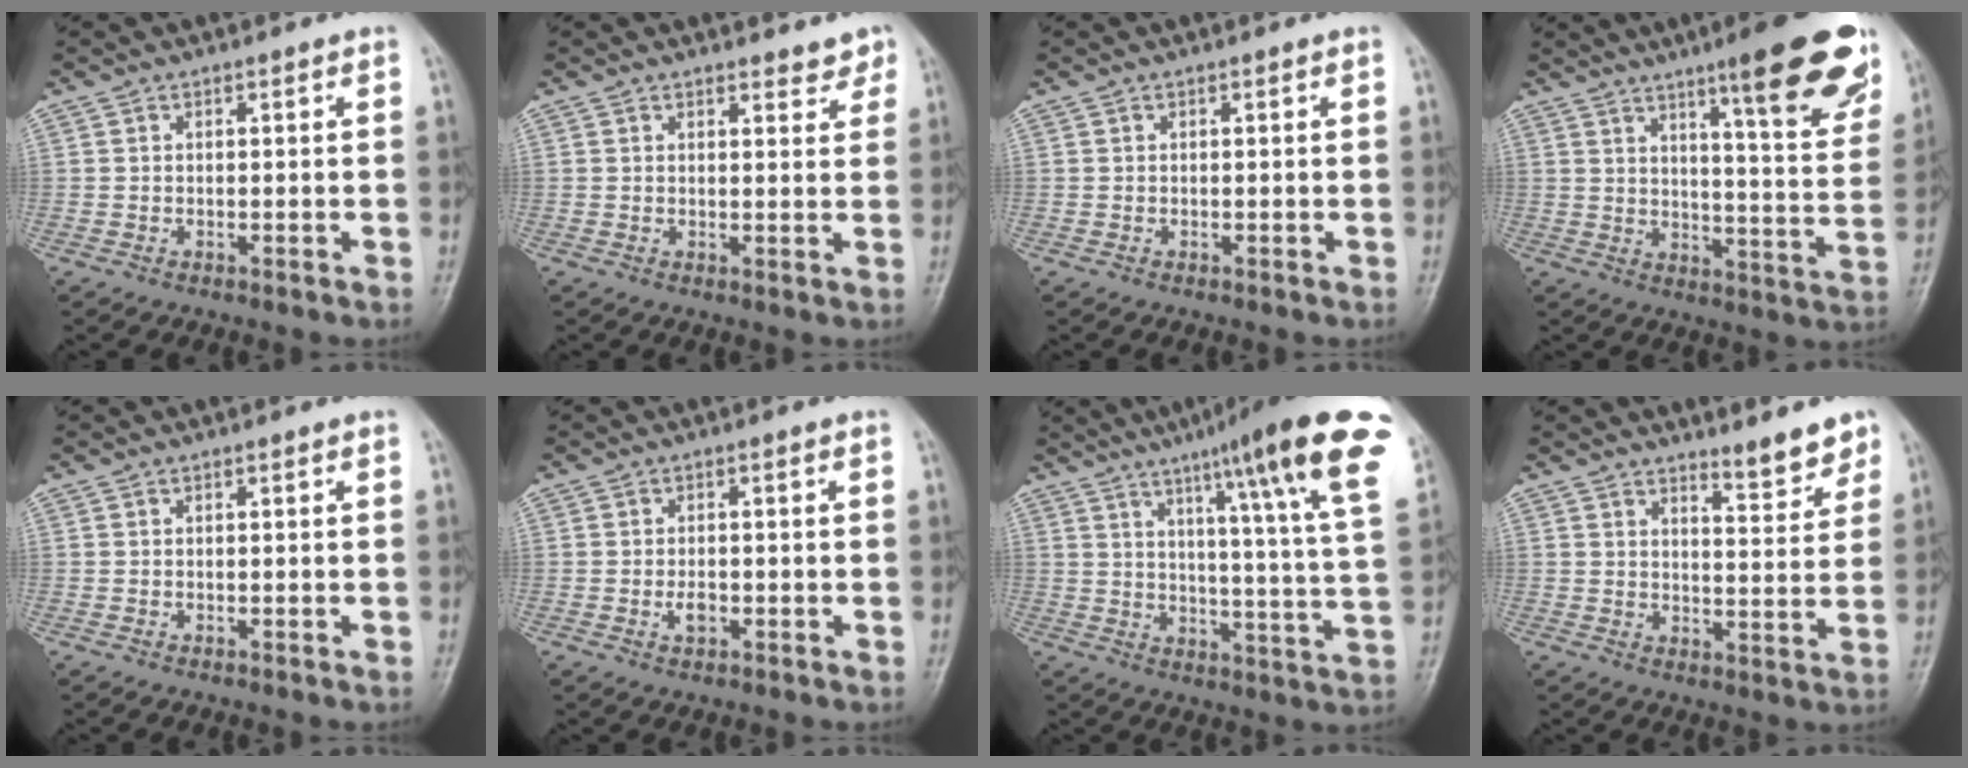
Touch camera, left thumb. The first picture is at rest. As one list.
[{"total": 3.2, "force": [2.8, 1.3, 1.0], "torque": [0.008, -0.016, 0.029]}, {"total": 0.0}, {"total": 20.1, "force": [12.1, 3.6, 15.6], "torque": [-0.173, -0.057, 0.162]}, {"total": 0.0}, {"total": 2.2, "force": [-0.7, 1.3, 1.7], "torque": [-0.027, 0.002, -0.010]}, {"total": 23.5, "force": [13.1, 2.3, 19.4], "torque": [-0.258, -0.041, 0.170]}, {"total": 6.2, "force": [5.1, 1.4, 3.2], "torque": [-0.030, -0.045, 0.076]}]